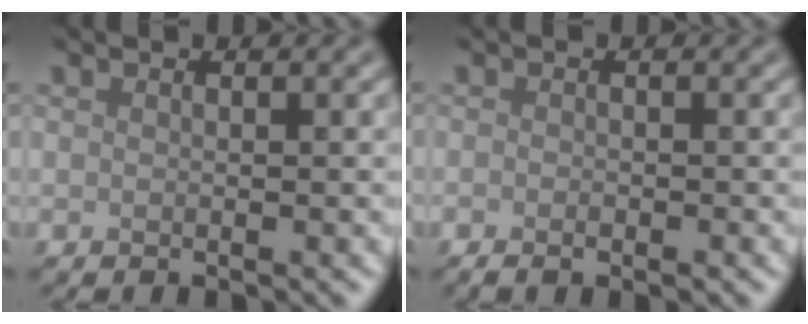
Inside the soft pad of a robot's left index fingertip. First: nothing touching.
{"total": 1.5, "force": [-0.8, 0.6, 1.1], "torque": [-0.017, -0.003, -0.013]}